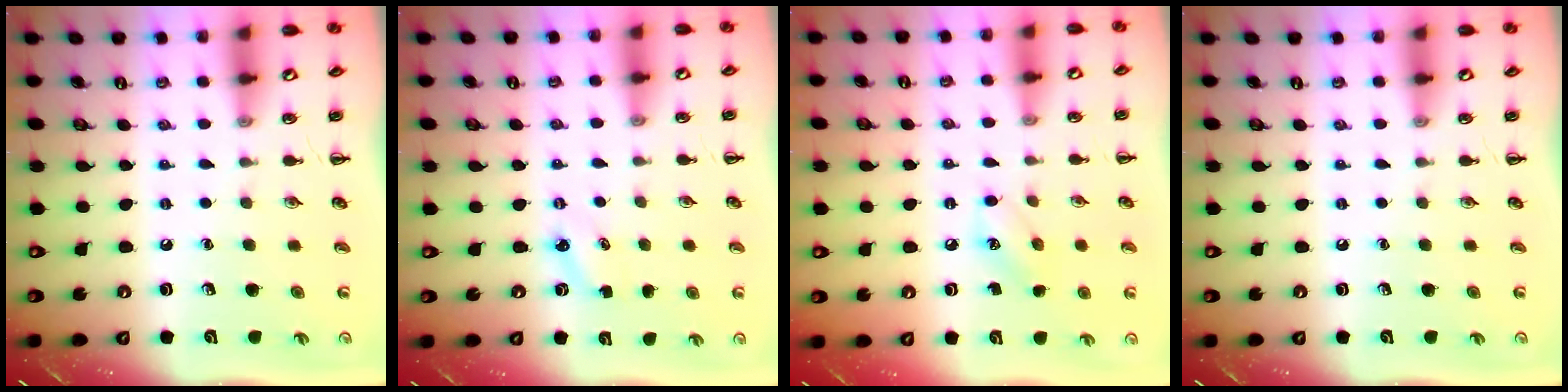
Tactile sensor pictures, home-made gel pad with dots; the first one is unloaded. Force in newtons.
{"total": 2.9, "press": 2.7, "slide": 0.8}
{"total": 6.8, "press": 6.7, "slide": 1.3}
{"total": 0.0}